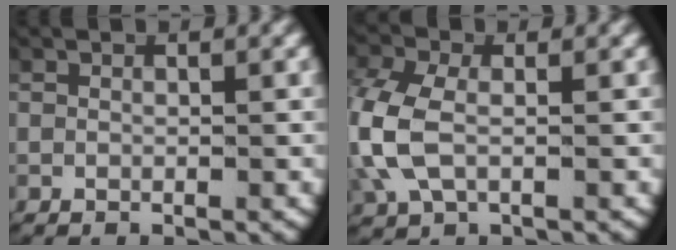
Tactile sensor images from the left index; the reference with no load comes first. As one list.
[{"total": 5.1, "force": [-0.2, 3.8, 3.4], "torque": [-0.119, -0.020, 0.007]}]